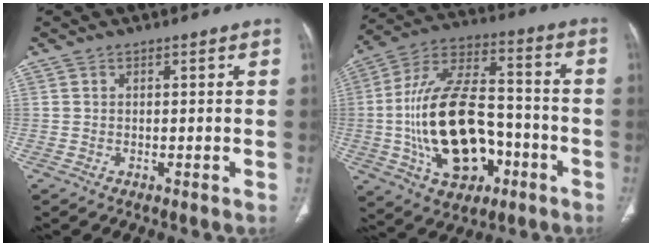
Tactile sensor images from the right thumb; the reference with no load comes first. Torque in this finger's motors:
{"motor_torque": [2.01, 3.00, 2.29, -0.50, 0.67]}